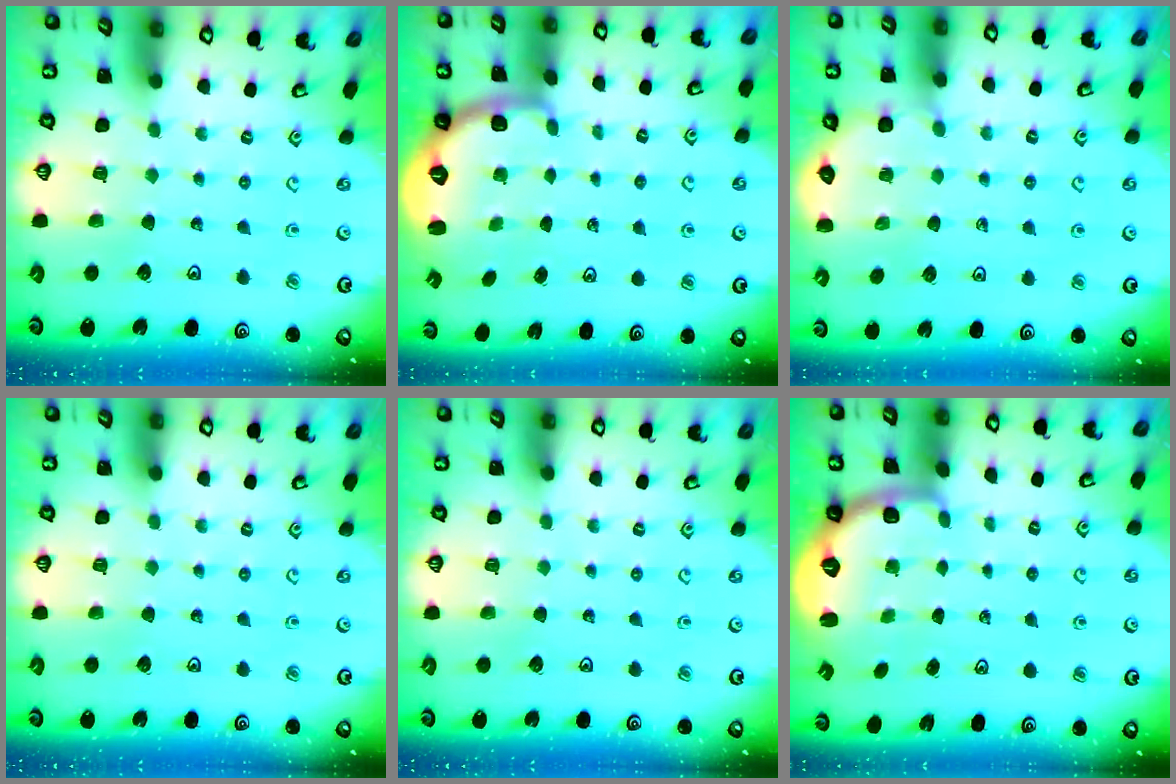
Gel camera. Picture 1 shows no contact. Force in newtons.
{"total": 2.6, "press": 1.6, "slide": 2.1}
{"total": 4.1, "press": 4.1, "slide": 0.6}
{"total": 0.0}
{"total": 0.0}
{"total": 2.6, "press": 1.6, "slide": 2.1}